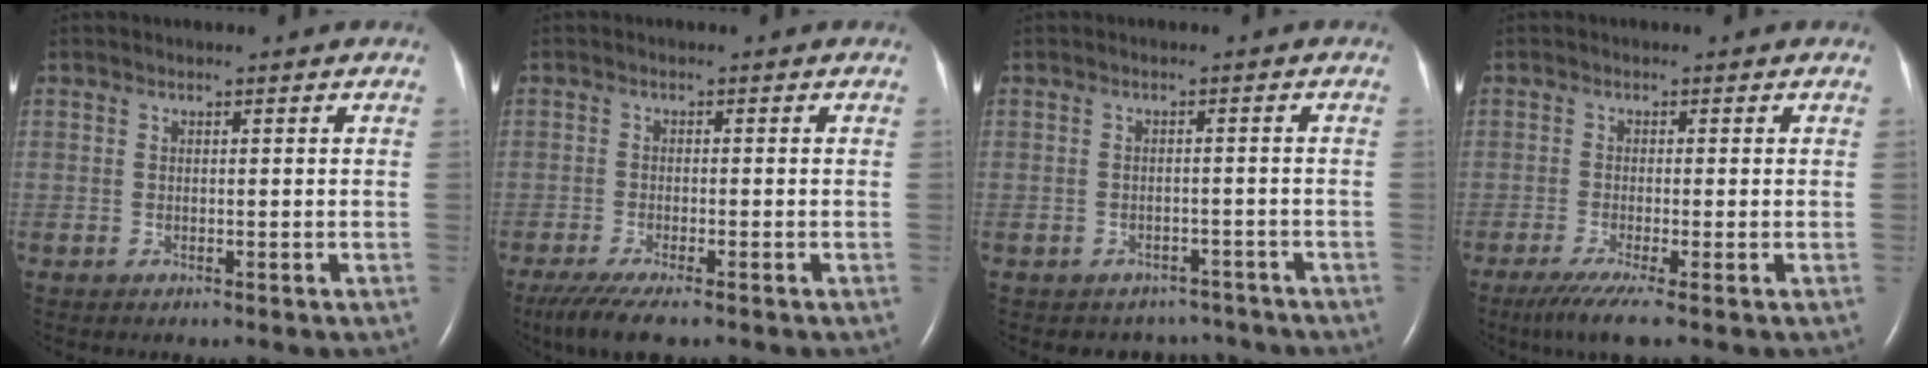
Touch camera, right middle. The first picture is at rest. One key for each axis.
{"total": 6.6, "fx": -4.8, "fy": 1.0, "fz": 4.4, "tx": -0.081, "ty": -0.018, "tz": -0.080}
{"total": 4.9, "fx": -4.2, "fy": 2.5, "fz": -0.3, "tx": 0.007, "ty": 0.018, "tz": -0.048}
{"total": 4.7, "fx": -2.9, "fy": -0.2, "fz": 3.6, "tx": -0.069, "ty": -0.016, "tz": -0.057}